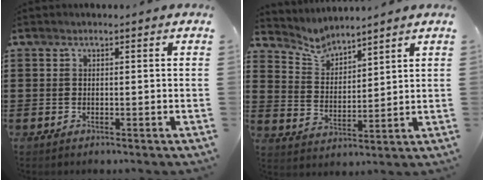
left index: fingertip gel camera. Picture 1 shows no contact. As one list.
[{"total": 4.4, "force": [4.3, 0.9, 0.4], "torque": [-0.031, -0.019, 0.075]}]